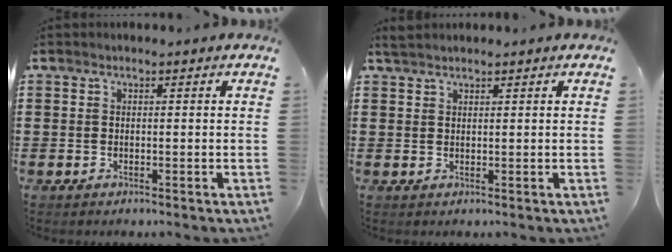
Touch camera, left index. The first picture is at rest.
{"total": 1.3, "force": [1.2, 0.2, 0.3], "torque": [-0.009, 0.001, 0.023]}